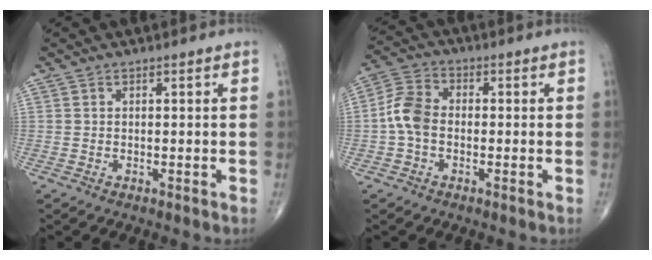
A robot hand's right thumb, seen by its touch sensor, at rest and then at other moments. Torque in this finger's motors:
{"motor_torque": [0.26, 0.37, 0.87, -0.23, 0.05]}